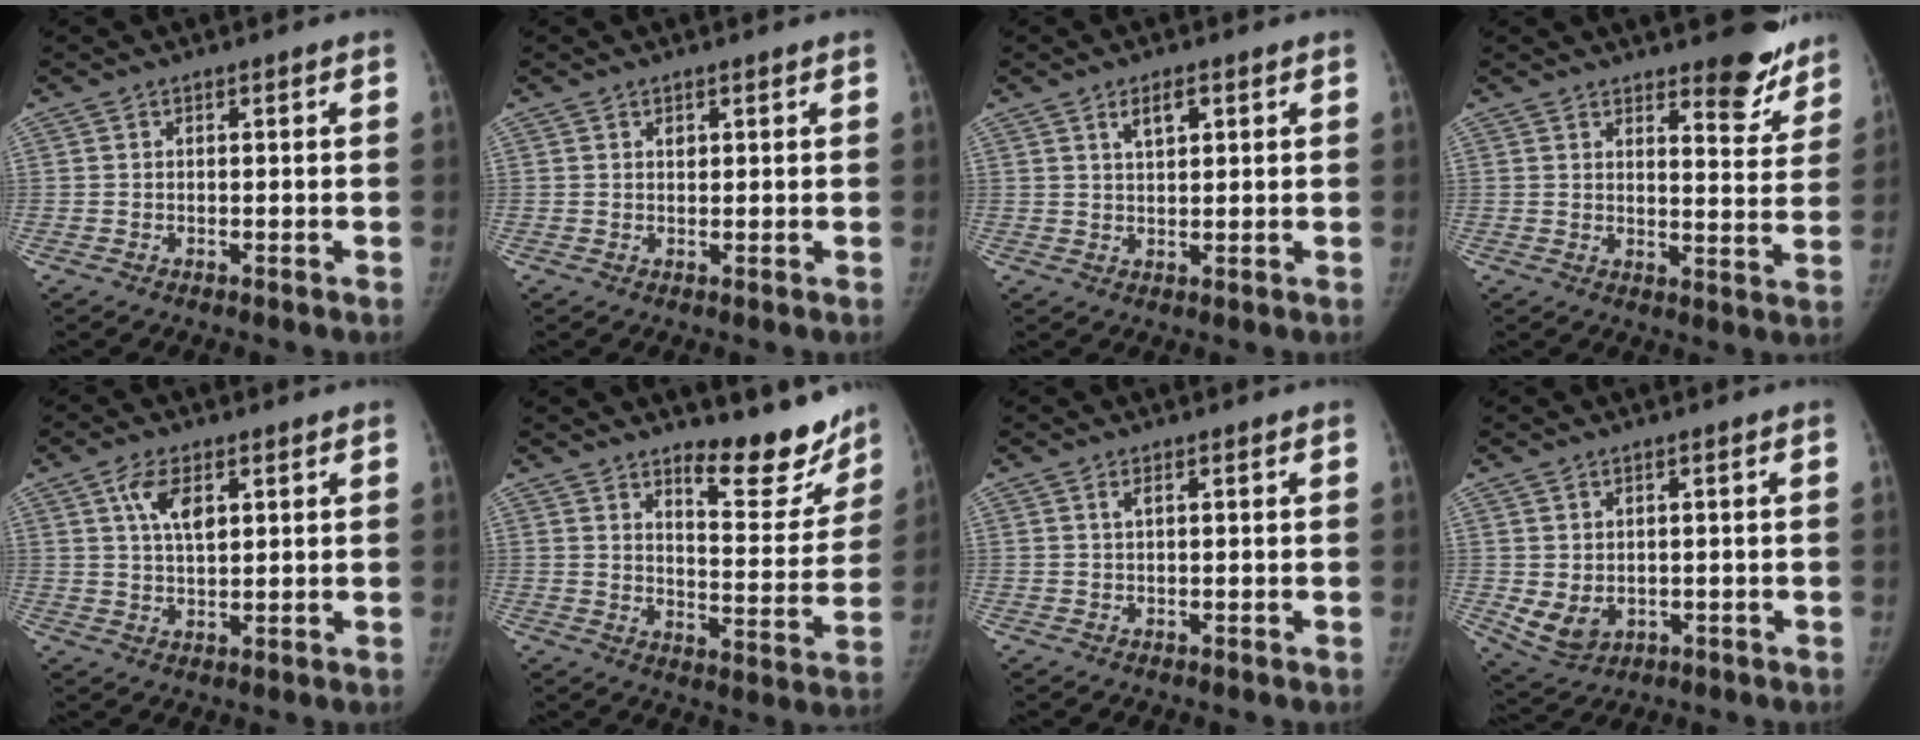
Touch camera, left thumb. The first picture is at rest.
{"total": 1.0, "force": [0.6, 0.6, 0.5], "torque": [-0.003, -0.004, 0.010]}
{"total": 3.5, "force": [1.9, 1.5, 2.6], "torque": [-0.039, -0.008, 0.034]}
{"total": 9.6, "force": [7.7, 3.3, 4.8], "torque": [-0.024, -0.060, 0.098]}
{"total": 6.2, "force": [2.7, 2.9, 4.7], "torque": [-0.083, -0.009, 0.054]}
{"total": 9.7, "force": [8.4, 2.6, 4.1], "torque": [-0.021, -0.076, 0.123]}
{"total": 1.0, "force": [0.5, 0.2, 0.8], "torque": [-0.019, 0.001, 0.010]}
{"total": 5.7, "force": [-0.4, 4.1, 3.9], "torque": [-0.066, -0.011, 0.012]}